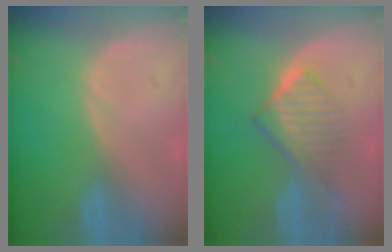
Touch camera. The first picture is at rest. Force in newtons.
{"total": 6.5, "press": 5.7, "slide": 3.1}